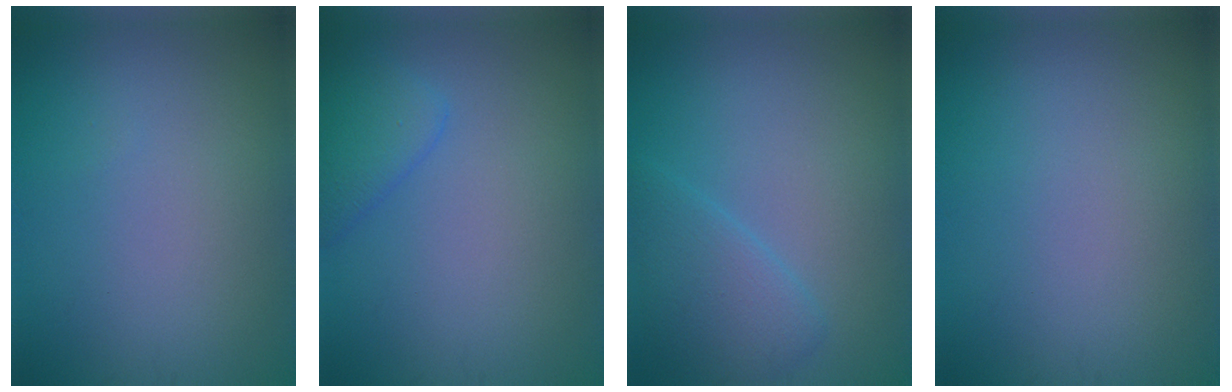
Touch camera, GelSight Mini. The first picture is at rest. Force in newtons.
{"total": 2.5, "press": 2.5, "slide": 0.2}
{"total": 3.0, "press": 3.0, "slide": 0.1}
{"total": 0.0}